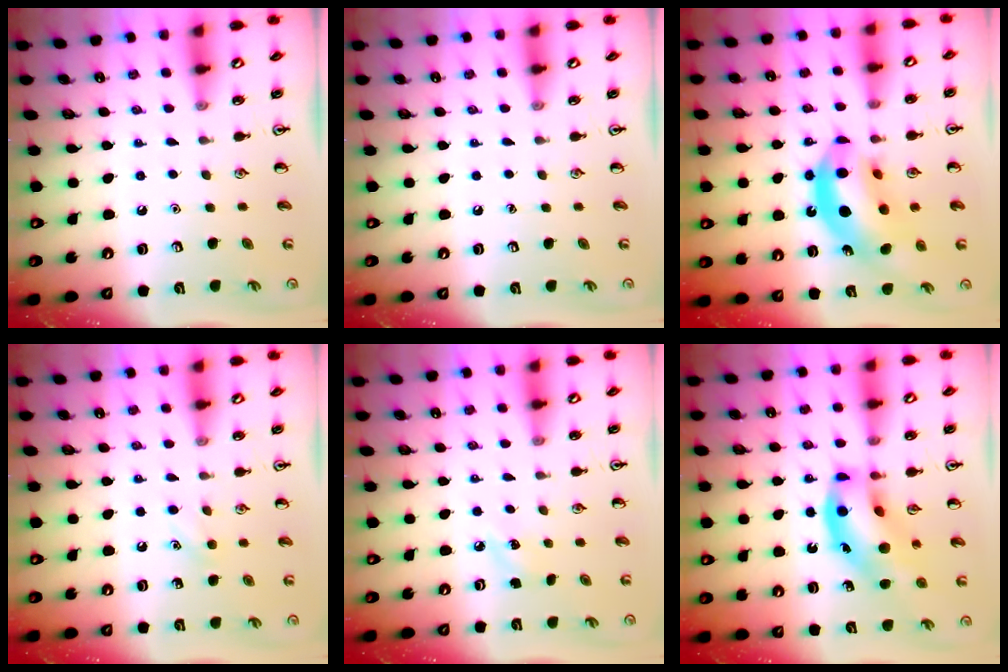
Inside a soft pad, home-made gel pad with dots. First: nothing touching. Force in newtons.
{"total": 0.0}
{"total": 15.6, "press": 14.8, "slide": 4.7}
{"total": 5.4, "press": 5.1, "slide": 1.6}
{"total": 4.5, "press": 4.2, "slide": 1.6}
{"total": 17.3, "press": 17.0, "slide": 3.2}